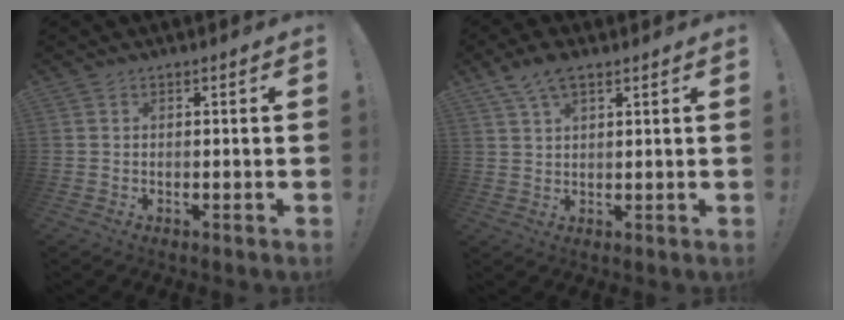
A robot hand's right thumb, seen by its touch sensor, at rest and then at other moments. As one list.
[{"total": 6.5, "force": [4.0, 2.9, 4.2], "torque": [-0.074, -0.010, 0.076]}]